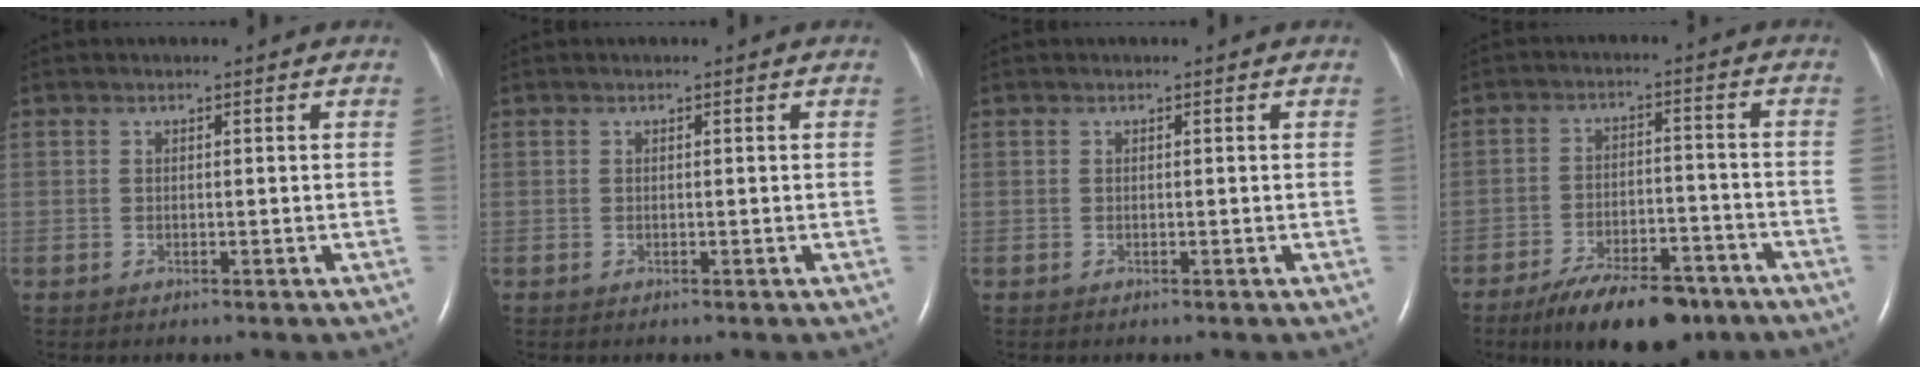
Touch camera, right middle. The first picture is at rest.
{"total": 0.0}
{"total": 0.0}
{"total": 12.4, "force": [-9.1, 4.4, 7.1], "torque": [-0.113, -0.002, -0.147]}